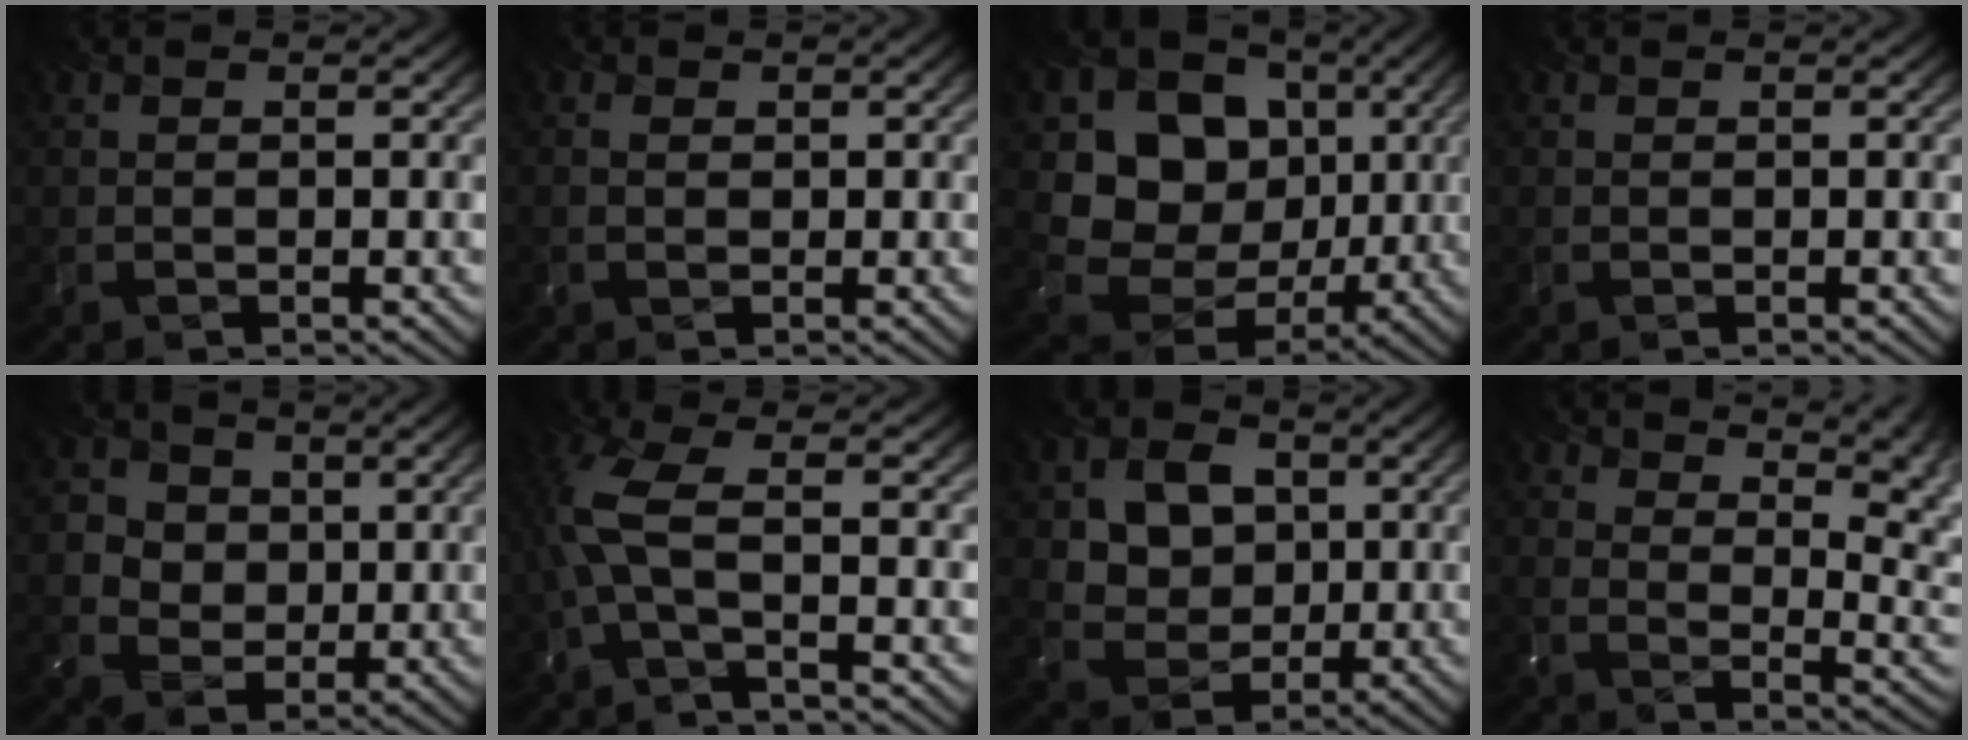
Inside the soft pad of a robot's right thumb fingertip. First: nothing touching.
{"total": 1.5, "force": [-0.5, -0.4, -1.4], "torque": [0.012, -0.011, 0.016]}
{"total": 10.7, "force": [0.1, 9.7, 4.6], "torque": [-0.120, -0.015, 0.011]}
{"total": 0.0}
{"total": 3.8, "force": [0.0, 3.8, 0.1], "torque": [-0.053, -0.016, 0.013]}
{"total": 4.2, "force": [-2.2, 0.5, 3.5], "torque": [-0.113, 0.000, -0.031]}
{"total": 5.9, "force": [0.2, 5.4, 2.3], "torque": [-0.087, -0.018, 0.025]}
{"total": 10.1, "force": [6.2, 4.0, 6.9], "torque": [-0.119, -0.002, 0.104]}